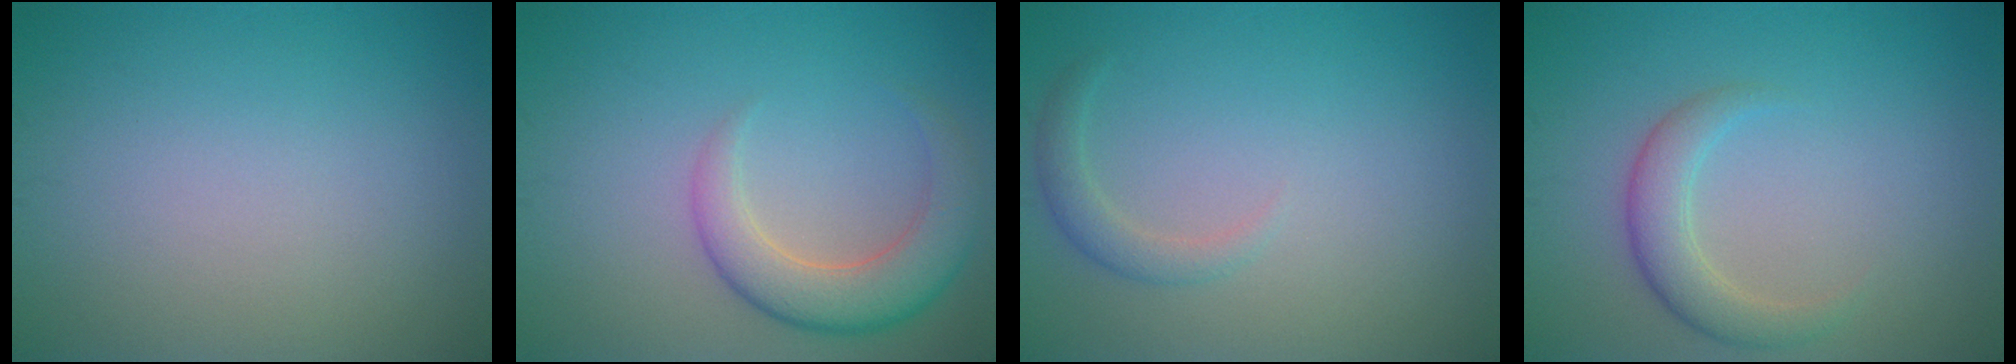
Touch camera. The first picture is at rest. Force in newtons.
{"total": 4.8, "press": 4.8, "slide": 0.2}
{"total": 1.5, "press": 1.5, "slide": 0.1}
{"total": 2.9, "press": 2.9, "slide": 0.2}